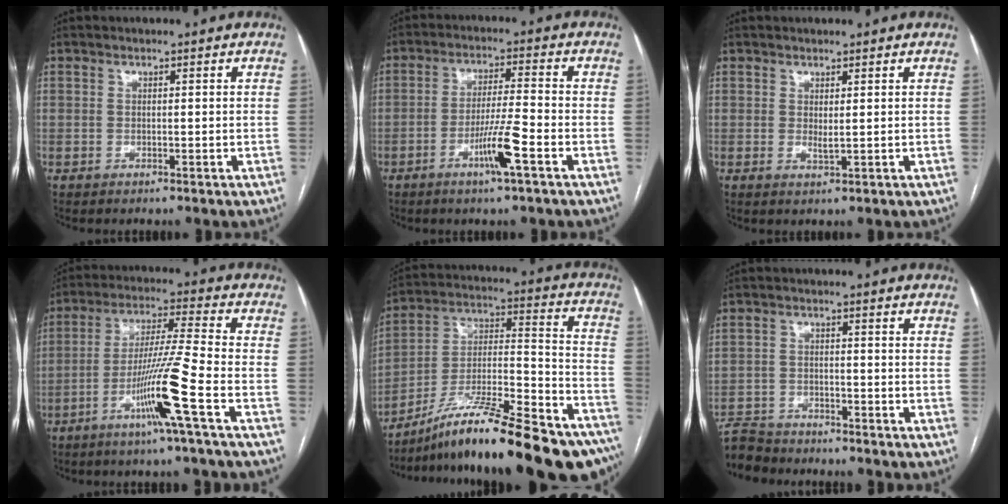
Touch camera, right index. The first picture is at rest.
{"total": 6.7, "force": [-3.3, -0.4, 5.8], "torque": [-0.110, -0.004, -0.060]}
{"total": 1.0, "force": [0.4, 0.3, 0.8], "torque": [-0.017, -0.005, 0.009]}
{"total": 11.2, "force": [-5.0, -2.0, 9.9], "torque": [-0.186, -0.010, -0.096]}
{"total": 28.1, "force": [-22.6, 3.1, 16.3], "torque": [-0.191, 0.014, -0.350]}
{"total": 5.7, "force": [-5.5, 1.4, -0.3], "torque": [0.008, -0.007, -0.104]}